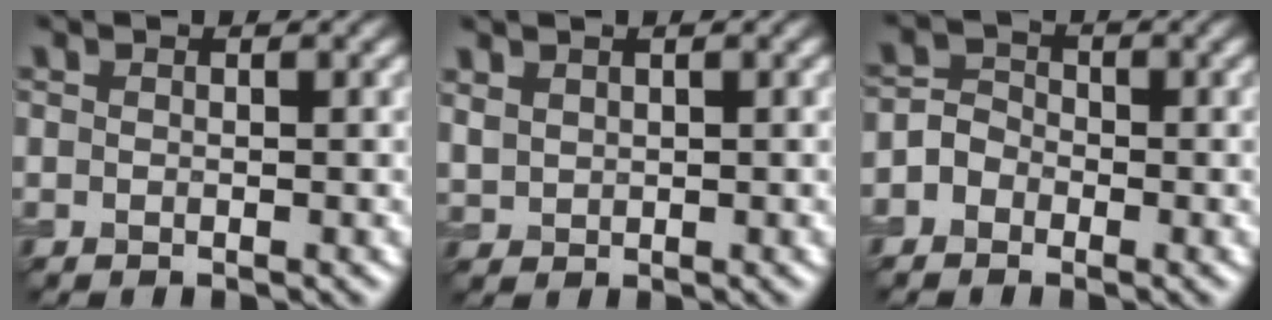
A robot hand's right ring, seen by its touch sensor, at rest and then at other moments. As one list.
[{"total": 1.0, "force": [0.9, 0.2, -0.4], "torque": [-0.002, 0.009, 0.032]}, {"total": 1.7, "force": [-1.1, 1.3, 0.1], "torque": [0.000, 0.015, -0.025]}]